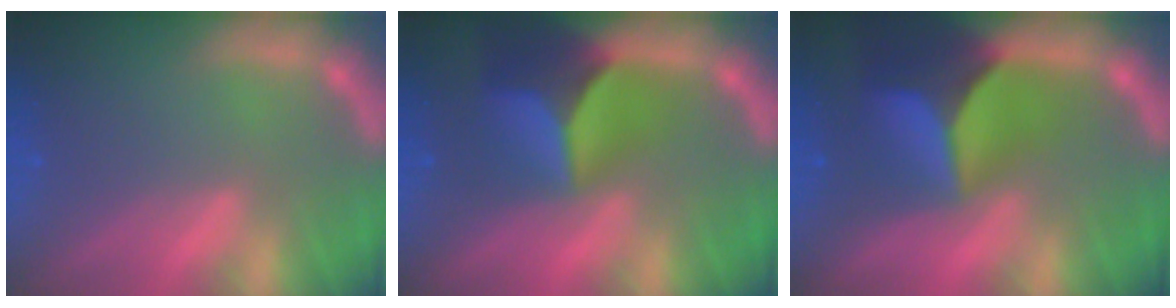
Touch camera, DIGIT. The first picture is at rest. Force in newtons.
{"total": 7.9}
{"total": 10.0}